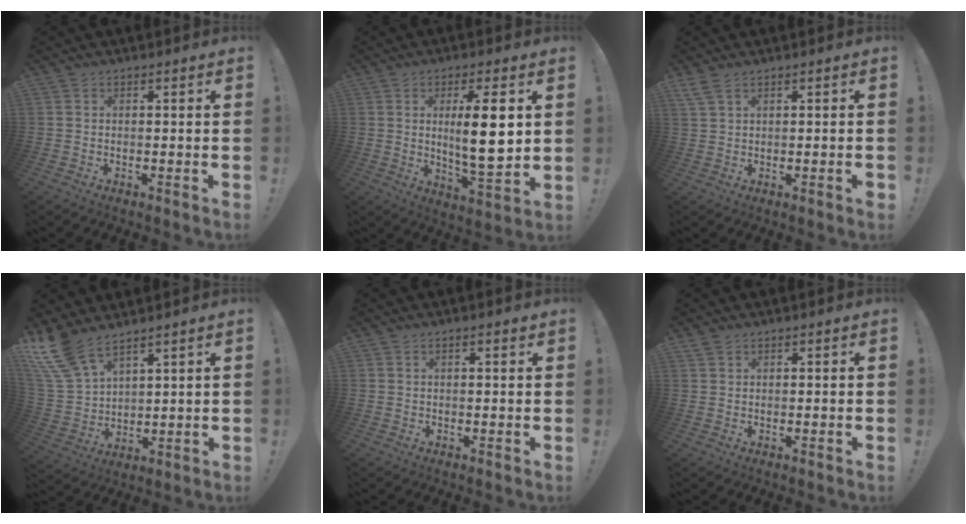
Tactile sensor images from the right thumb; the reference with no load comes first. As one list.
[{"total": 13.1, "force": [2.4, 2.8, 12.5], "torque": [-0.206, -0.020, 0.026]}, {"total": 3.3, "force": [1.4, 0.8, 2.9], "torque": [-0.055, -0.003, 0.029]}, {"total": 11.0, "force": [8.9, 3.9, 5.2], "torque": [-0.114, -0.049, 0.171]}, {"total": 1.4, "force": [0.7, 0.3, 1.1], "torque": [-0.015, -0.002, 0.011]}, {"total": 1.3, "force": [1.0, 0.5, 0.5], "torque": [-0.011, -0.001, 0.020]}]